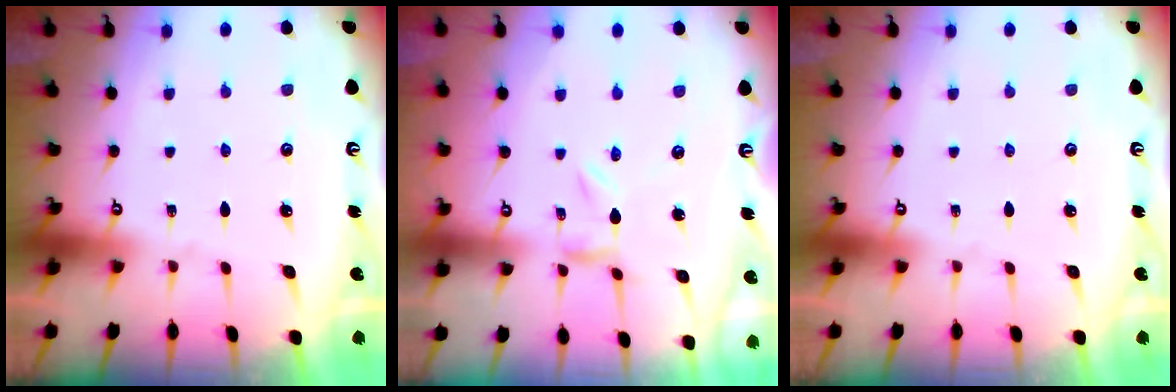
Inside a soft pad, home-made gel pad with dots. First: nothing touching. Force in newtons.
{"total": 1.4, "press": 1.4, "slide": 0.2}
{"total": 0.0}